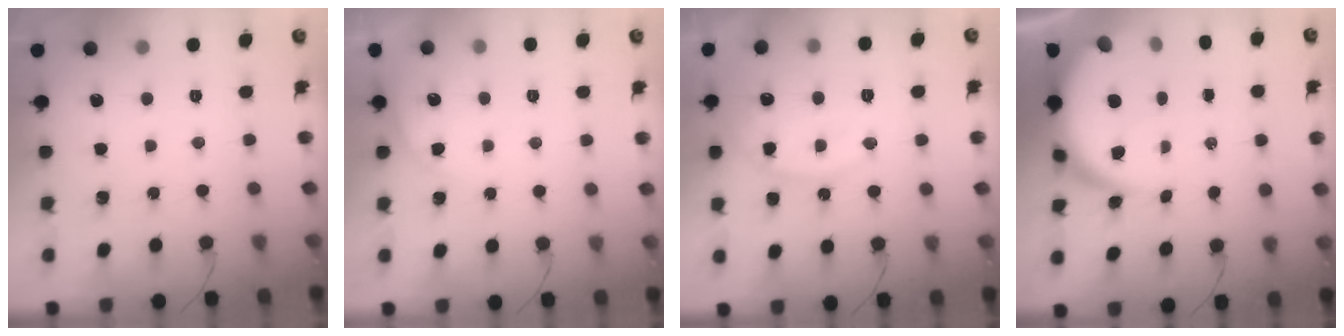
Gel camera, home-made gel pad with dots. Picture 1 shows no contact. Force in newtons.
{"total": 3.0, "press": 2.3, "slide": 1.9}
{"total": 13.6, "press": 13.5, "slide": 1.0}
{"total": 8.7, "press": 8.6, "slide": 1.6}